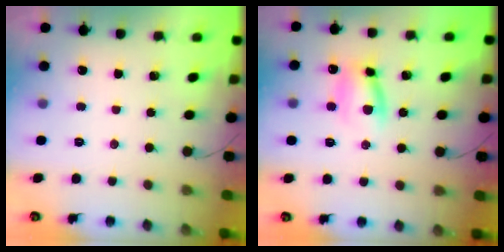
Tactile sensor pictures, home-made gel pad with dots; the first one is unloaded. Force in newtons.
{"total": 9.2, "press": 9.2, "slide": 0.9}